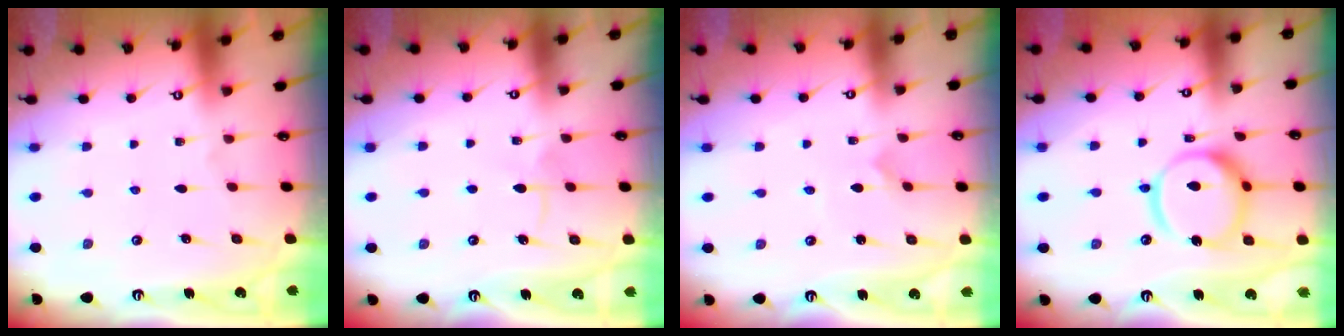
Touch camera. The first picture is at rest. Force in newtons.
{"total": 5.9, "press": 5.8, "slide": 0.6}
{"total": 1.2, "press": 1.2, "slide": 0.0}
{"total": 18.3, "press": 18.2, "slide": 2.0}